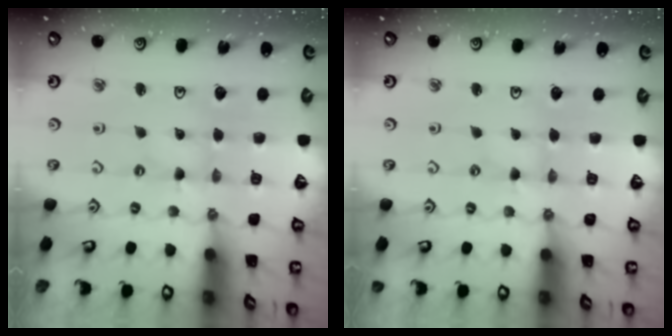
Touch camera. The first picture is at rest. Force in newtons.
{"total": 0.0}